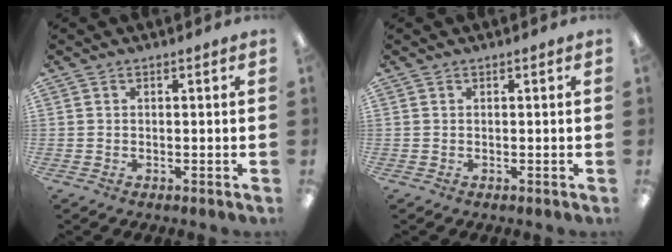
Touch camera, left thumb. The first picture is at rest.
{"total": 0.0}